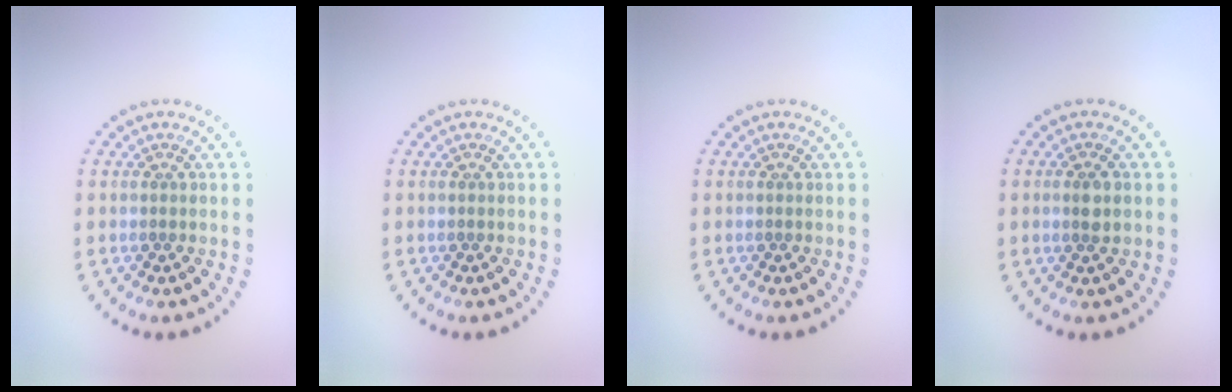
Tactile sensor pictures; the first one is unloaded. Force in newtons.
{"total": 0.0}
{"total": 0.0}
{"total": 1.6, "press": 1.5, "slide": 0.5}